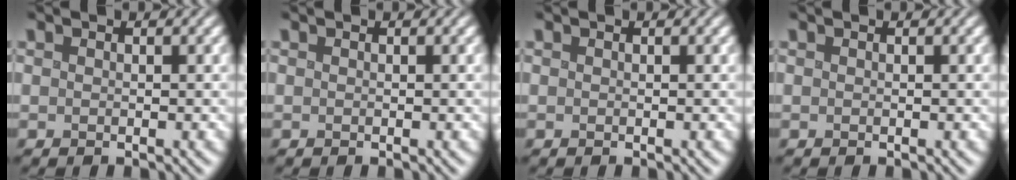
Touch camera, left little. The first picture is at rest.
{"total": 0.0}
{"total": 0.0}
{"total": 0.0}